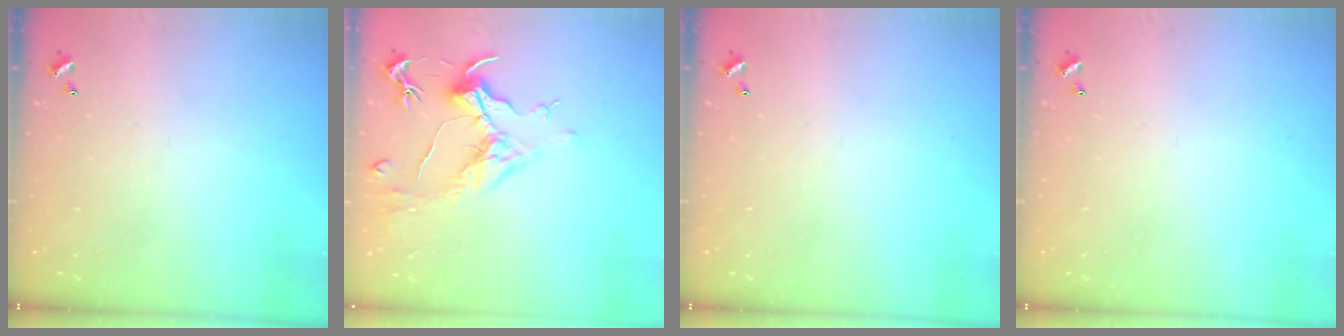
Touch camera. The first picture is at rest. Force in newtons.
{"total": 1.6, "press": 1.3, "slide": 0.9}
{"total": 0.0}
{"total": 0.0}